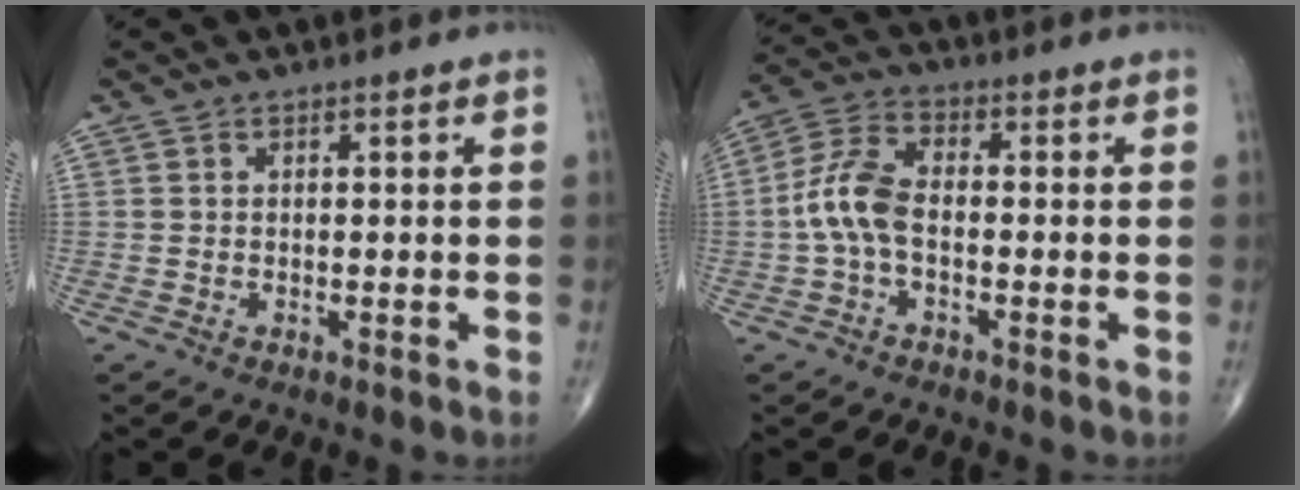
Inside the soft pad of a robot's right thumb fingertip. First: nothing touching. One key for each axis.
{"total": 7.8, "fx": -1.3, "fy": 4.2, "fz": 6.5, "tx": -0.144, "ty": 0.026, "tz": -0.034}